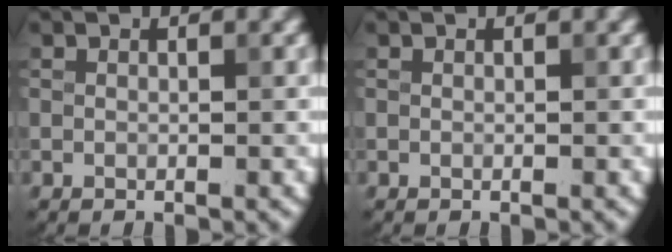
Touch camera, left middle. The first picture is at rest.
{"total": 0.0}